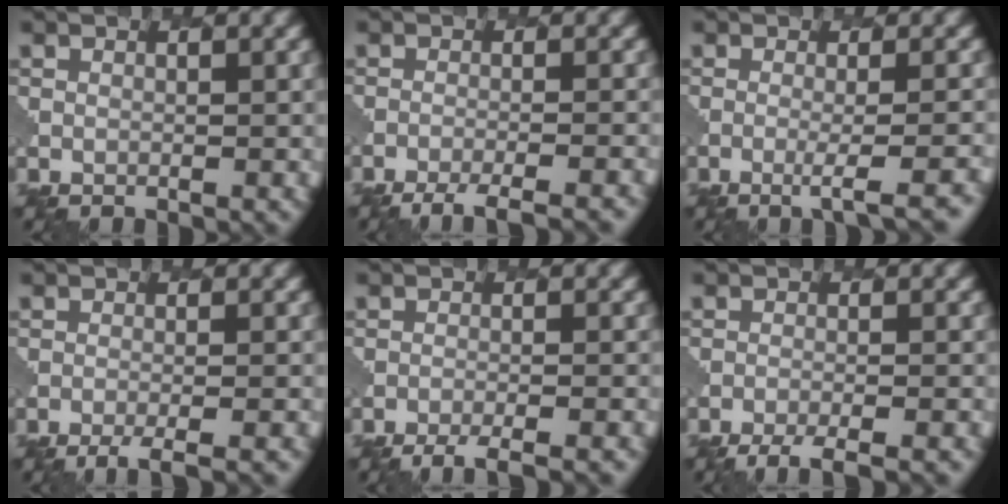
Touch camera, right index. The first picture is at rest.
{"total": 5.3, "force": [-4.5, 0.9, 2.6], "torque": [-0.034, -0.008, -0.072]}
{"total": 3.9, "force": [-1.4, 0.8, 3.5], "torque": [-0.040, 0.006, -0.027]}
{"total": 4.2, "force": [-3.1, 0.8, 2.7], "torque": [-0.030, 0.001, -0.052]}
{"total": 5.4, "force": [-4.7, 1.0, 2.4], "torque": [-0.029, -0.005, -0.071]}
{"total": 5.1, "force": [-4.4, 0.9, 2.5], "torque": [-0.035, -0.011, -0.073]}